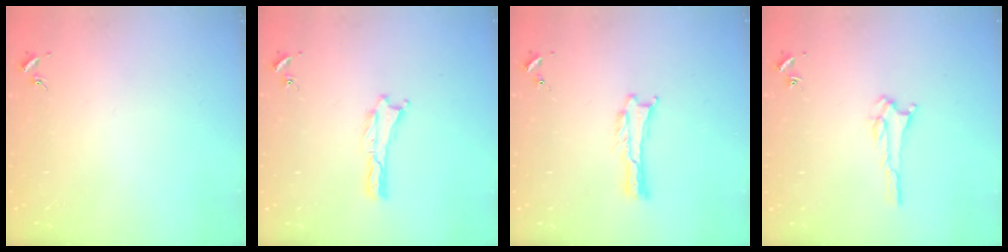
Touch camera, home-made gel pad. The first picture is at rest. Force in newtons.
{"total": 0.0}
{"total": 0.0}
{"total": 2.1, "press": 2.1, "slide": 0.2}